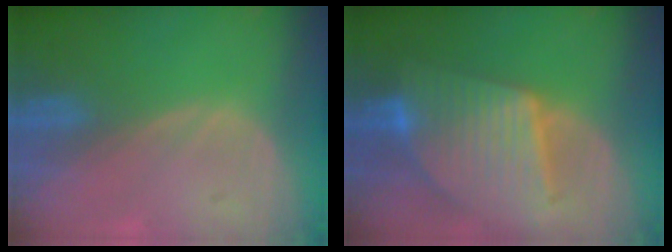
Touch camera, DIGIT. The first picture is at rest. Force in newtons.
{"total": 10.1, "press": 10.1, "slide": 0.7}